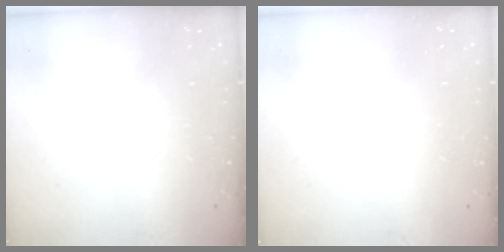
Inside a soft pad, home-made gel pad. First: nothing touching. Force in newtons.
{"total": 0.0}